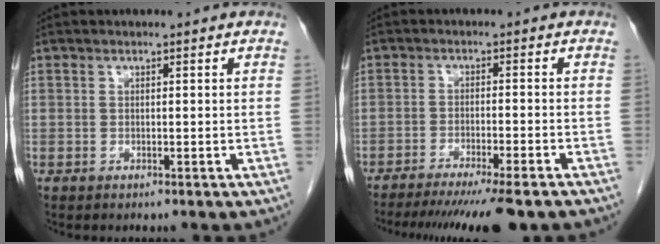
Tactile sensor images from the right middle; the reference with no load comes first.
{"total": 13.4, "force": [-11.3, 0.3, 7.3], "torque": [-0.100, -0.039, -0.165]}